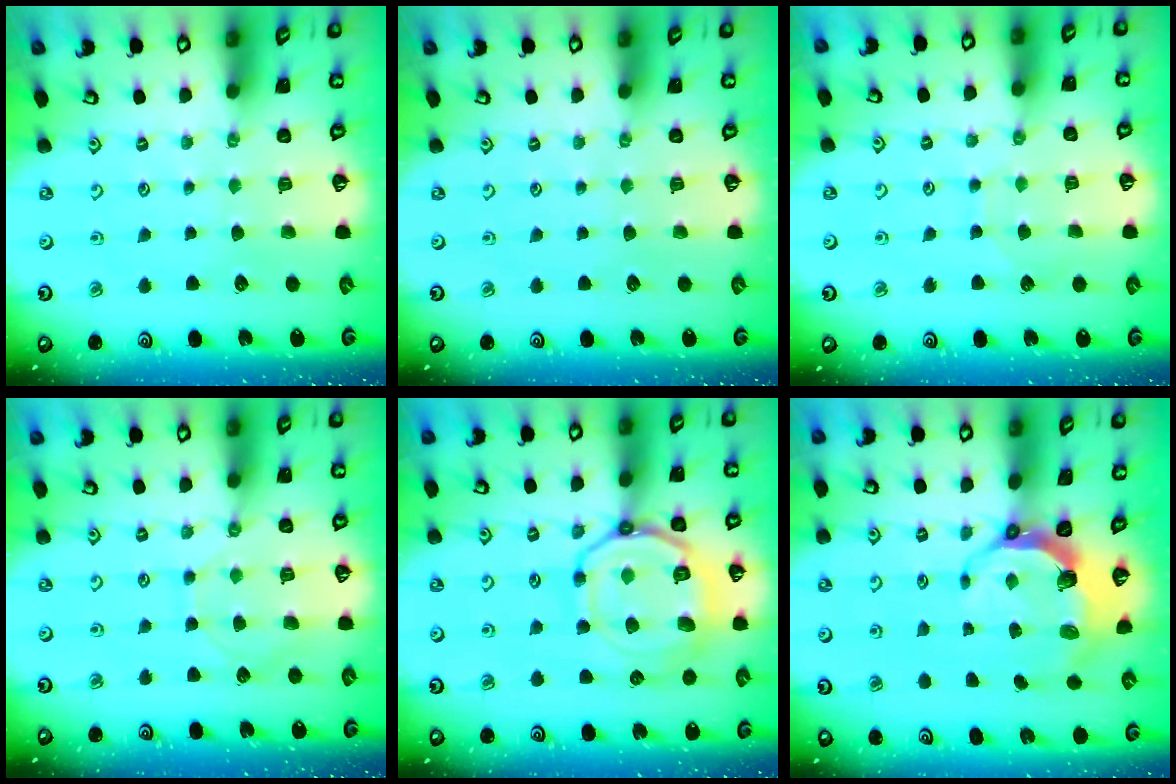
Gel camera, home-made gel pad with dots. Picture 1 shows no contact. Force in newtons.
{"total": 0.0}
{"total": 4.8, "press": 4.8, "slide": 0.5}
{"total": 6.2, "press": 6.1, "slide": 0.7}
{"total": 17.0, "press": 17.0, "slide": 1.6}
{"total": 7.1, "press": 5.7, "slide": 4.2}